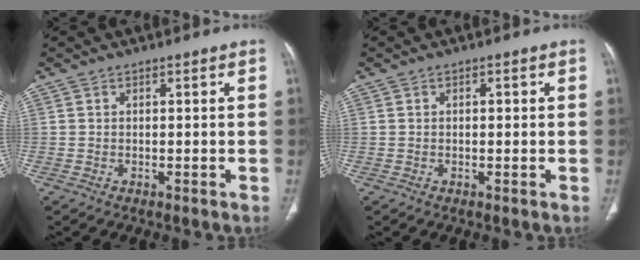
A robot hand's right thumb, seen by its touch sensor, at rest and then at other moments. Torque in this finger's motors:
{"motor_torque": [-0.24, 0.30, -0.29, 0.20, 0.06]}